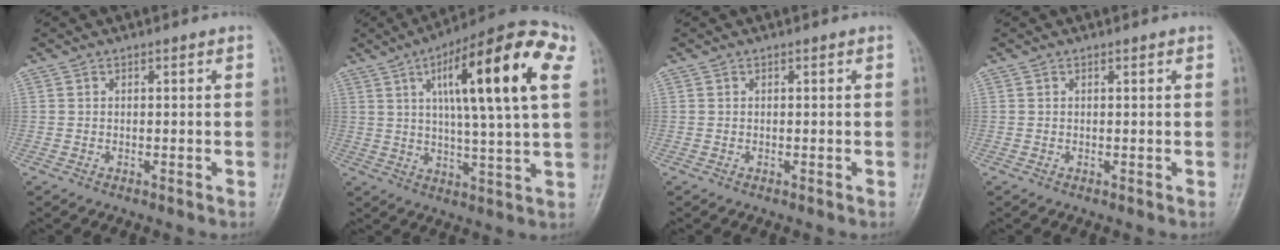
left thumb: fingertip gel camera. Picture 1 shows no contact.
{"total": 21.7, "force": [7.1, 4.5, 20.0], "torque": [-0.291, 0.003, 0.100]}
{"total": 0.0}
{"total": 0.0}